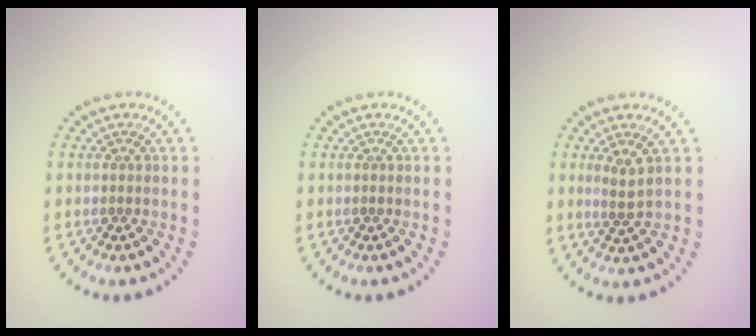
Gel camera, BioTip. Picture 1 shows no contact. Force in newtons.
{"total": 0.0}
{"total": 1.6, "press": 1.2, "slide": 1.0}